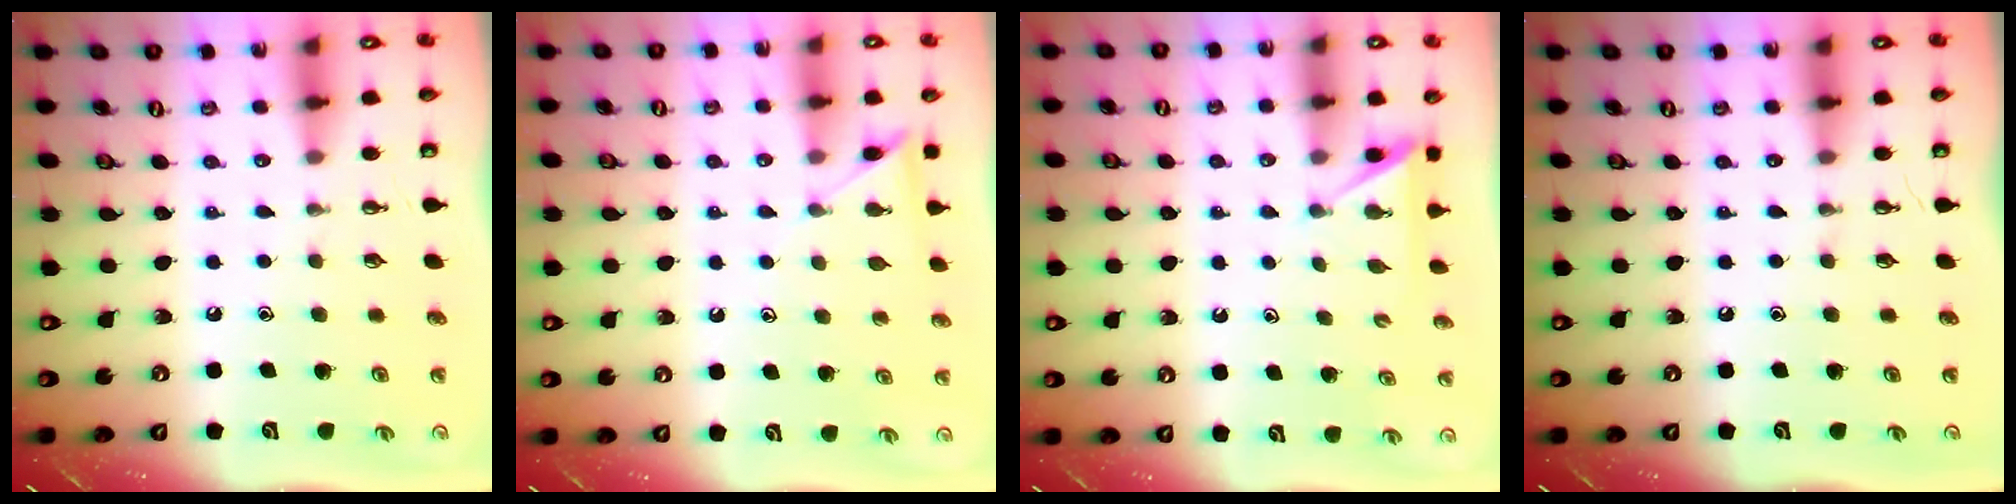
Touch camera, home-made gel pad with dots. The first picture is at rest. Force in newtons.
{"total": 5.9, "press": 5.8, "slide": 0.6}
{"total": 2.4, "press": 2.4, "slide": 0.4}
{"total": 0.0}